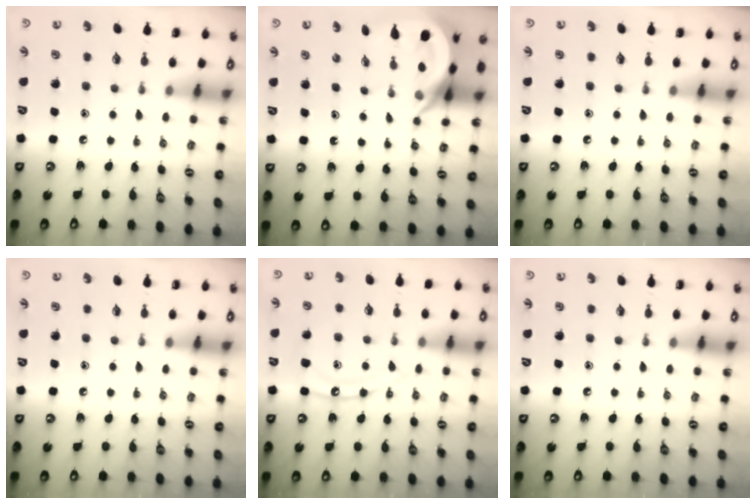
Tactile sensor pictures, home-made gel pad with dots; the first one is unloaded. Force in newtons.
{"total": 5.9, "press": 5.9, "slide": 0.6}
{"total": 0.0}
{"total": 0.0}
{"total": 11.0, "press": 11.0, "slide": 0.9}
{"total": 0.0}